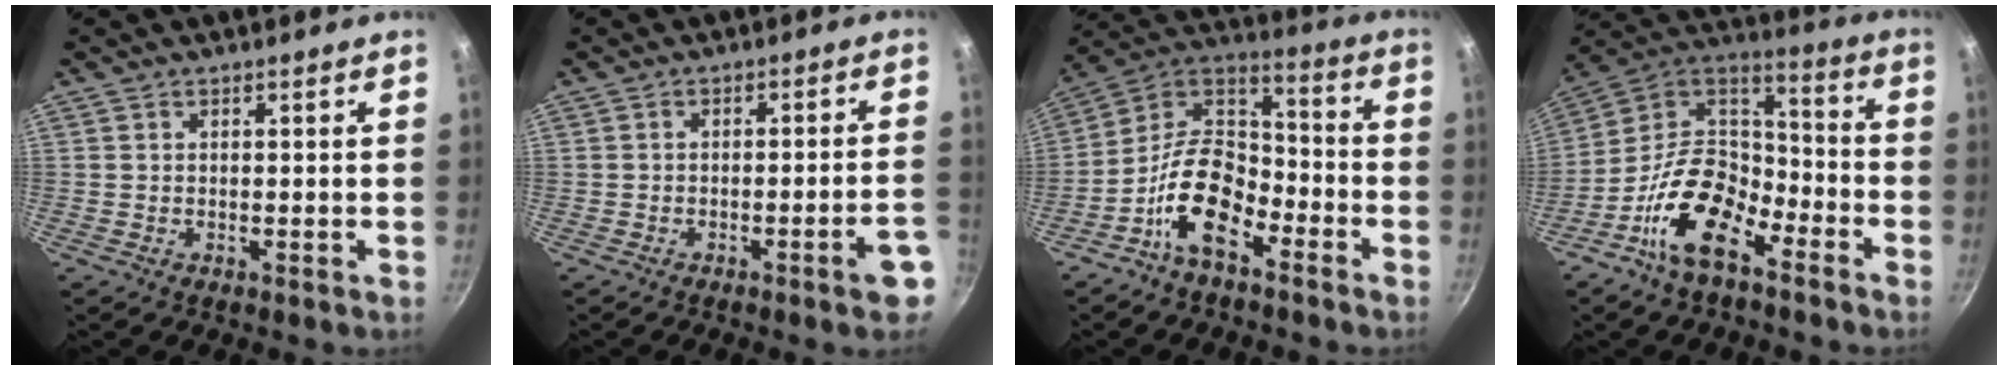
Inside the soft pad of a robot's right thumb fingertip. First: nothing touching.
{"total": 6.1, "force": [-3.3, 0.8, 5.0], "torque": [-0.056, 0.029, -0.034]}
{"total": 14.5, "force": [-7.7, 7.8, 9.4], "torque": [-0.150, 0.075, -0.167]}
{"total": 15.6, "force": [-9.0, 8.1, 9.8], "torque": [-0.156, 0.082, -0.190]}